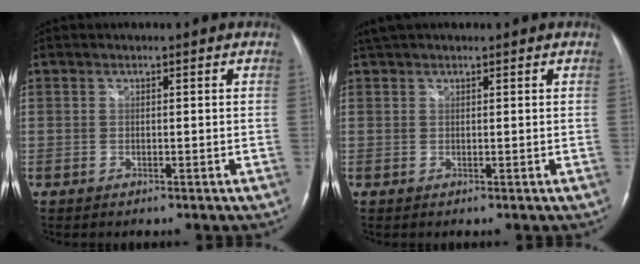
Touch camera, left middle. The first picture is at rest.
{"total": 2.8, "force": [2.4, 0.9, 1.1], "torque": [-0.023, 0.029, 0.043]}